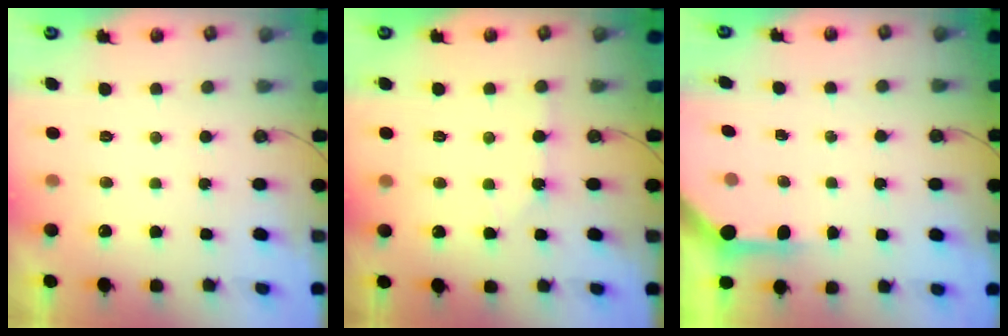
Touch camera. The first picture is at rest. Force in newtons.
{"total": 2.5, "press": 2.5, "slide": 0.5}
{"total": 3.6, "press": 3.5, "slide": 0.5}